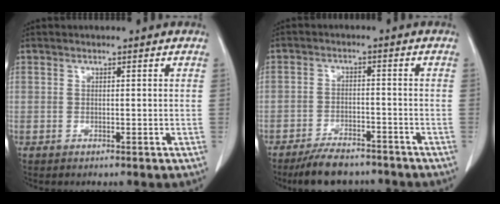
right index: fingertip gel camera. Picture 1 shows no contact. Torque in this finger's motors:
{"motor_torque": [0.58, -0.56, 0.21, 0.02]}